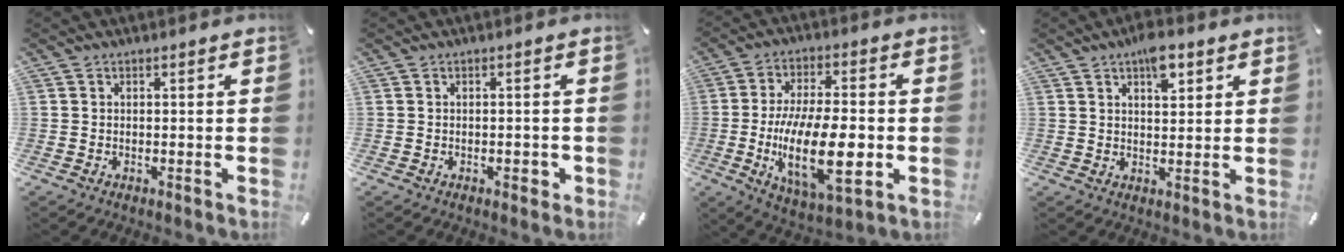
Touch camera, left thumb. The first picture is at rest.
{"total": 1.4, "force": [-0.5, 0.8, 1.0], "torque": [-0.017, 0.002, -0.009]}
{"total": 20.1, "force": [-3.6, 8.4, 17.9], "torque": [-0.324, -0.014, -0.056]}
{"total": 6.4, "force": [3.6, 3.0, 4.4], "torque": [-0.056, -0.013, 0.056]}